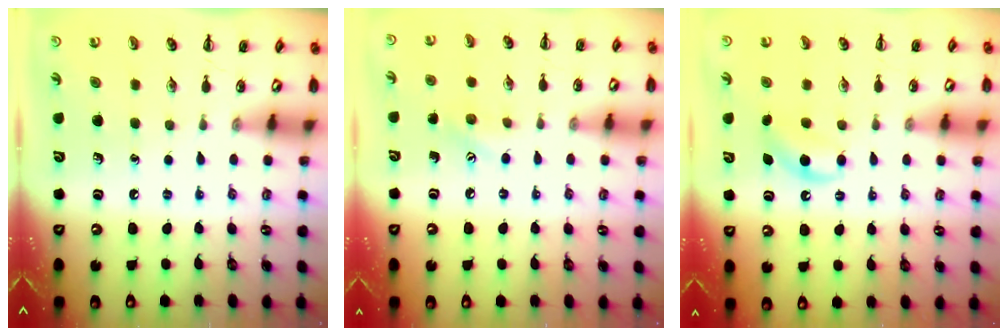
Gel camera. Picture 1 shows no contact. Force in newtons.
{"total": 6.7, "press": 6.5, "slide": 1.7}
{"total": 4.7, "press": 4.4, "slide": 1.4}